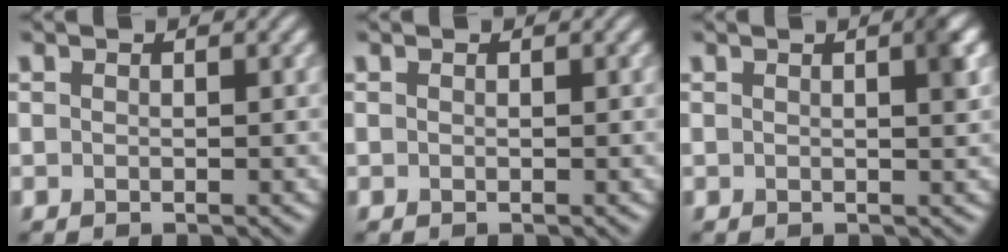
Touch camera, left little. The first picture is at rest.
{"total": 0.0}
{"total": 2.1, "force": [0.6, 0.4, 2.0], "torque": [-0.019, 0.008, 0.006]}